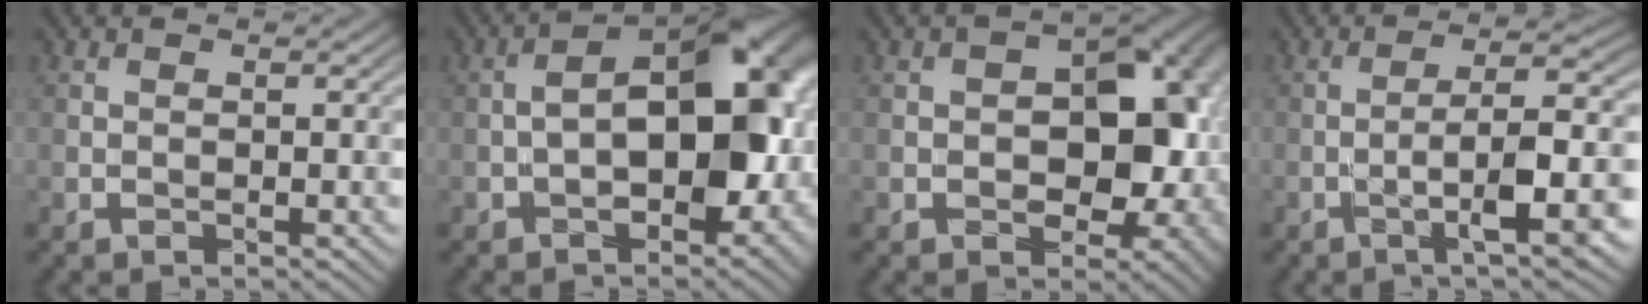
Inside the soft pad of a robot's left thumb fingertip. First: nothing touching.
{"total": 13.3, "force": [-1.1, 7.2, 11.1], "torque": [-0.129, 0.009, -0.020]}
{"total": 14.0, "force": [-0.4, 9.4, 10.4], "torque": [-0.094, -0.011, 0.010]}
{"total": 7.0, "force": [-2.6, 0.8, 6.5], "torque": [-0.103, 0.016, -0.045]}